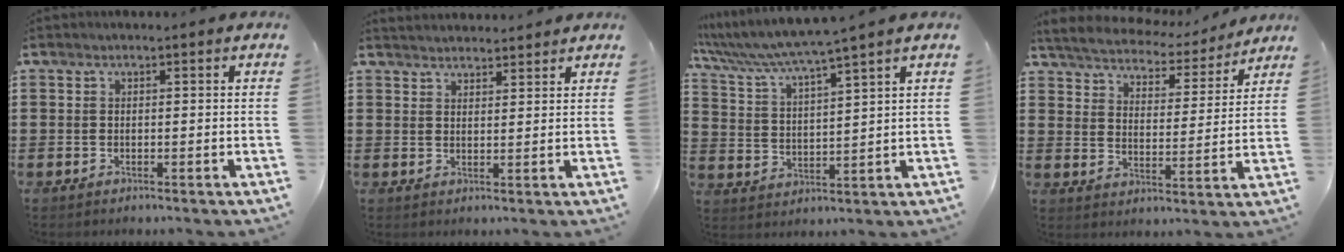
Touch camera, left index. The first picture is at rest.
{"total": 2.4, "force": [2.3, 0.2, -0.3], "torque": [-0.001, -0.003, 0.046]}
{"total": 5.1, "force": [4.4, -0.8, 2.5], "torque": [-0.071, -0.035, 0.069]}
{"total": 4.4, "force": [4.3, 0.5, 0.3], "torque": [-0.034, -0.032, 0.070]}